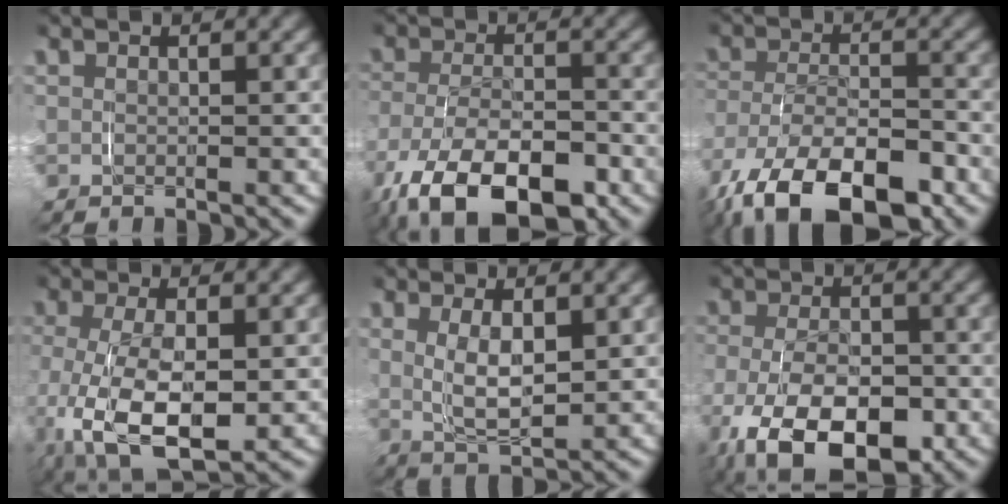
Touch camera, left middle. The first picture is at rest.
{"total": 10.6, "force": [-6.2, 5.1, 6.9], "torque": [-0.155, -0.040, -0.084]}
{"total": 11.6, "force": [-8.1, 5.1, 6.7], "torque": [-0.140, -0.033, -0.115]}
{"total": 9.0, "force": [-3.6, 4.8, 6.6], "torque": [-0.163, -0.047, -0.039]}
{"total": 4.7, "force": [0.1, 2.1, 4.2], "torque": [-0.079, -0.006, 0.003]}
{"total": 9.6, "force": [-4.5, 5.2, 6.7], "torque": [-0.147, -0.046, -0.058]}